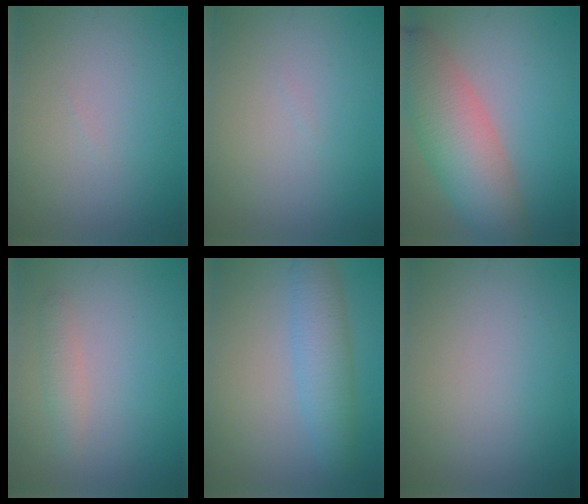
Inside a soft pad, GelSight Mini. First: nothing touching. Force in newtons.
{"total": 0.0}
{"total": 8.3, "press": 8.3, "slide": 0.2}
{"total": 1.4, "press": 1.4, "slide": 0.0}
{"total": 4.3, "press": 4.3, "slide": 0.1}
{"total": 0.0}